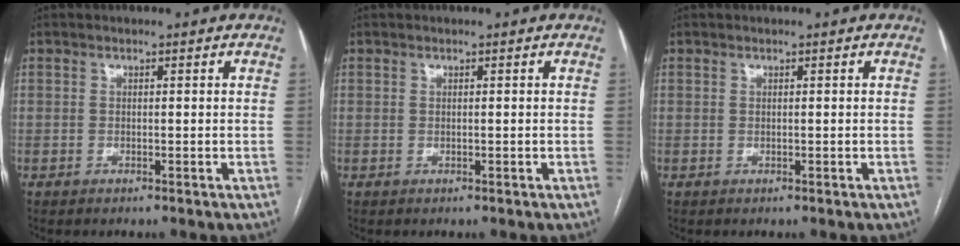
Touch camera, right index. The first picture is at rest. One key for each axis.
{"total": 0.0}
{"total": 0.0}